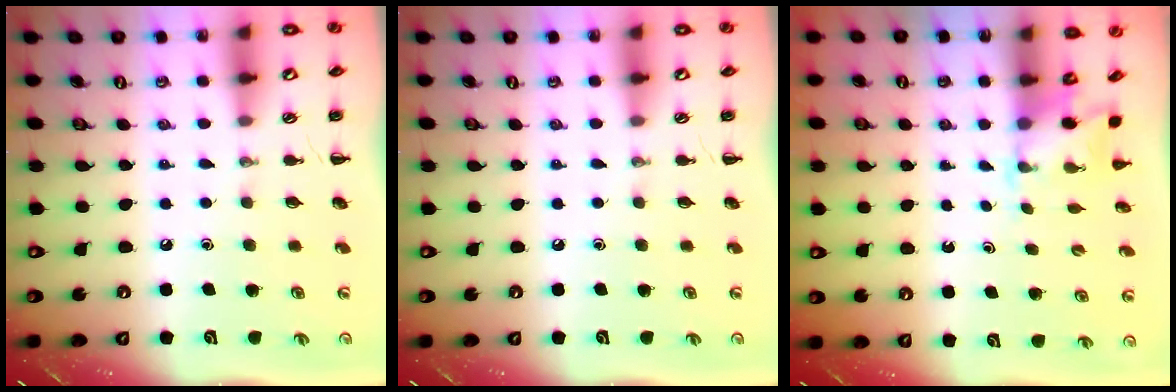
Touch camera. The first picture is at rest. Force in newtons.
{"total": 0.0}
{"total": 1.7, "press": 1.6, "slide": 0.5}